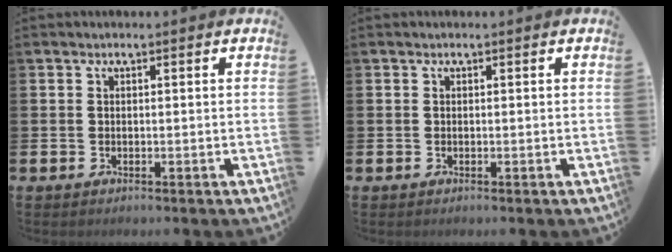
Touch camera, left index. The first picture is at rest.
{"total": 0.0}